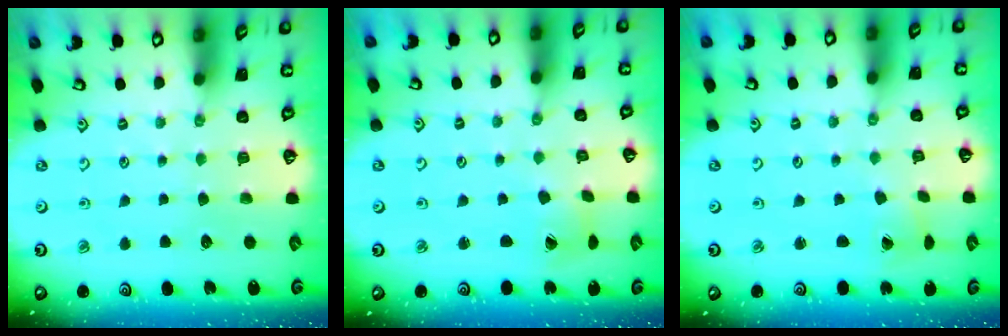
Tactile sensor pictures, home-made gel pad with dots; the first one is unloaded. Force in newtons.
{"total": 3.0, "press": 3.0, "slide": 0.3}
{"total": 1.7, "press": 1.7, "slide": 0.2}